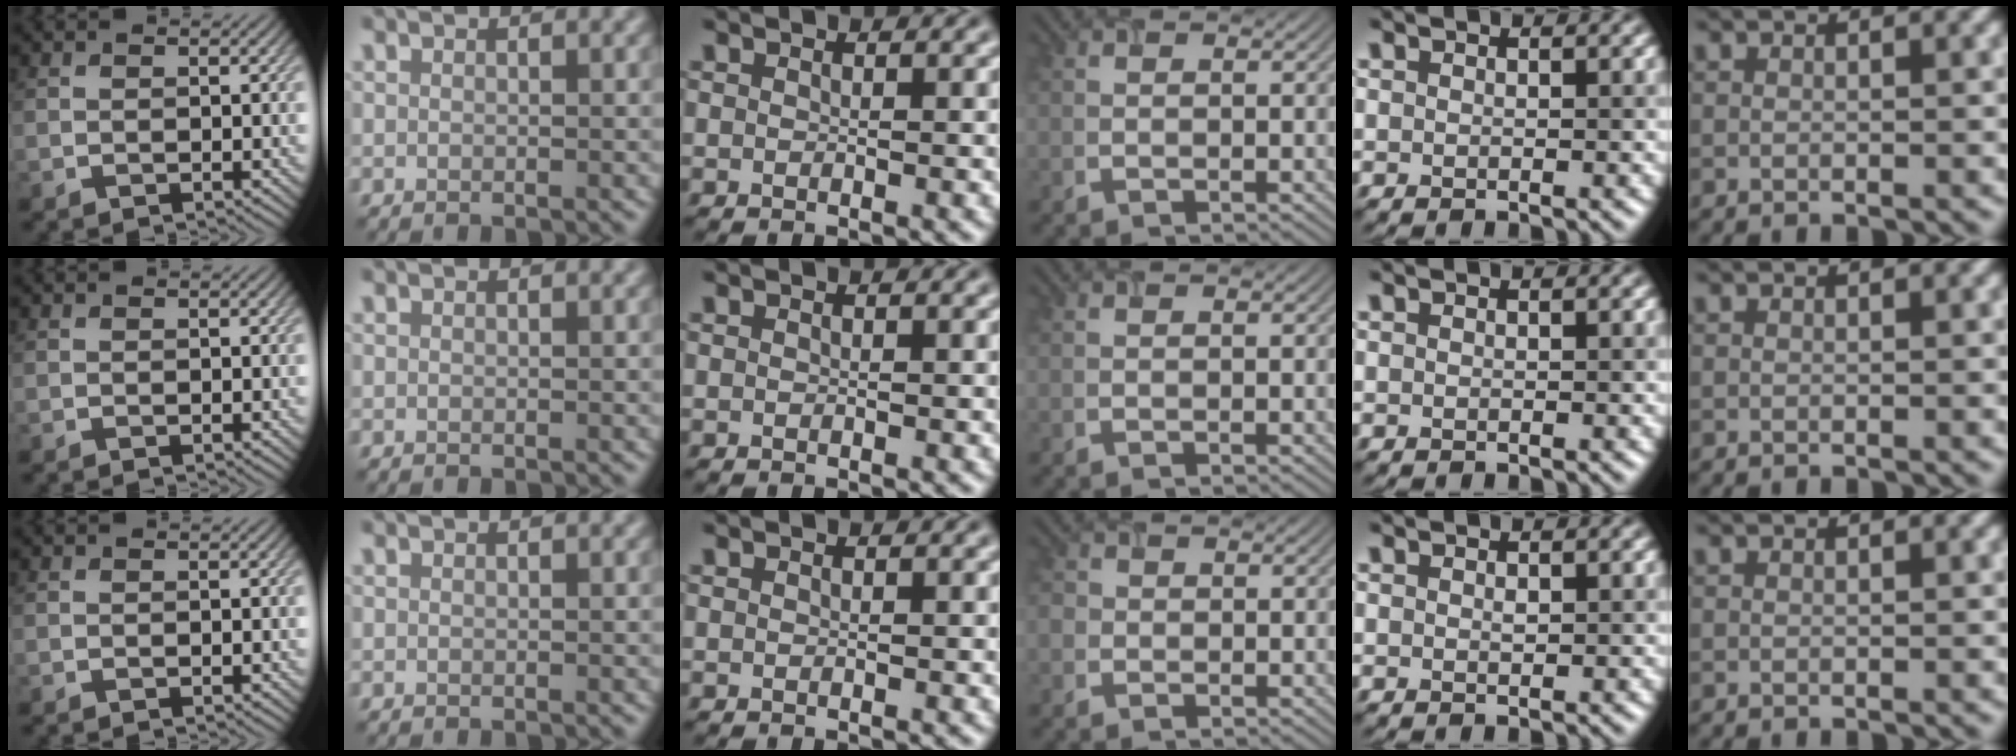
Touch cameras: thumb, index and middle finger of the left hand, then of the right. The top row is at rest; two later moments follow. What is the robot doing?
{"motion": "close", "object": "airpods case & airpods"}